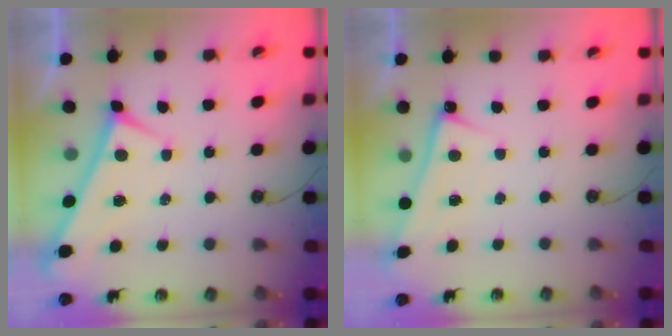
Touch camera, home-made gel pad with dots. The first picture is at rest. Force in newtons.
{"total": 0.7, "press": 0.5, "slide": 0.4}